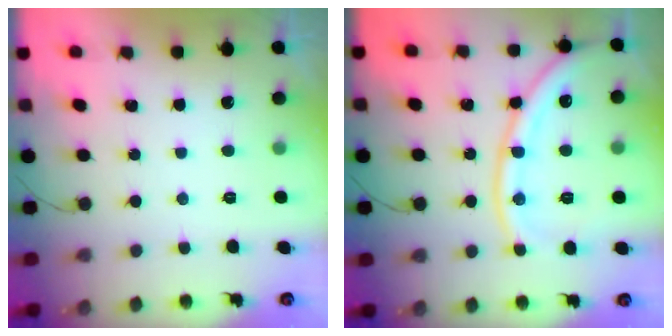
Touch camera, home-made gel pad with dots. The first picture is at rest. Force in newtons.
{"total": 14.0, "press": 13.9, "slide": 1.6}